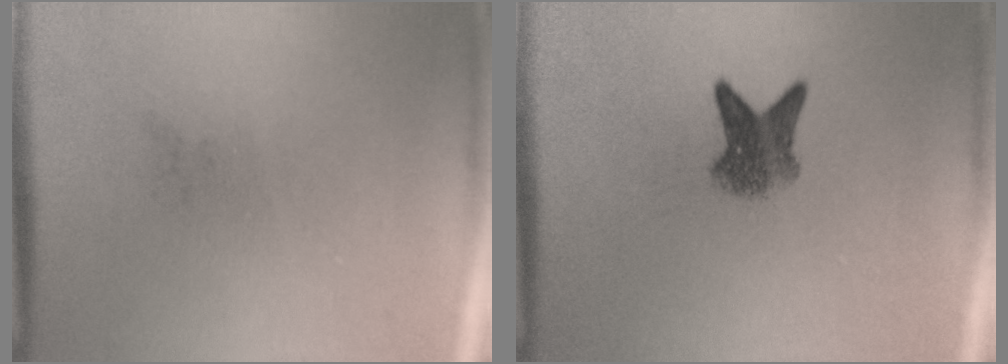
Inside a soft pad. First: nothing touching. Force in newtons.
{"total": 4.4}